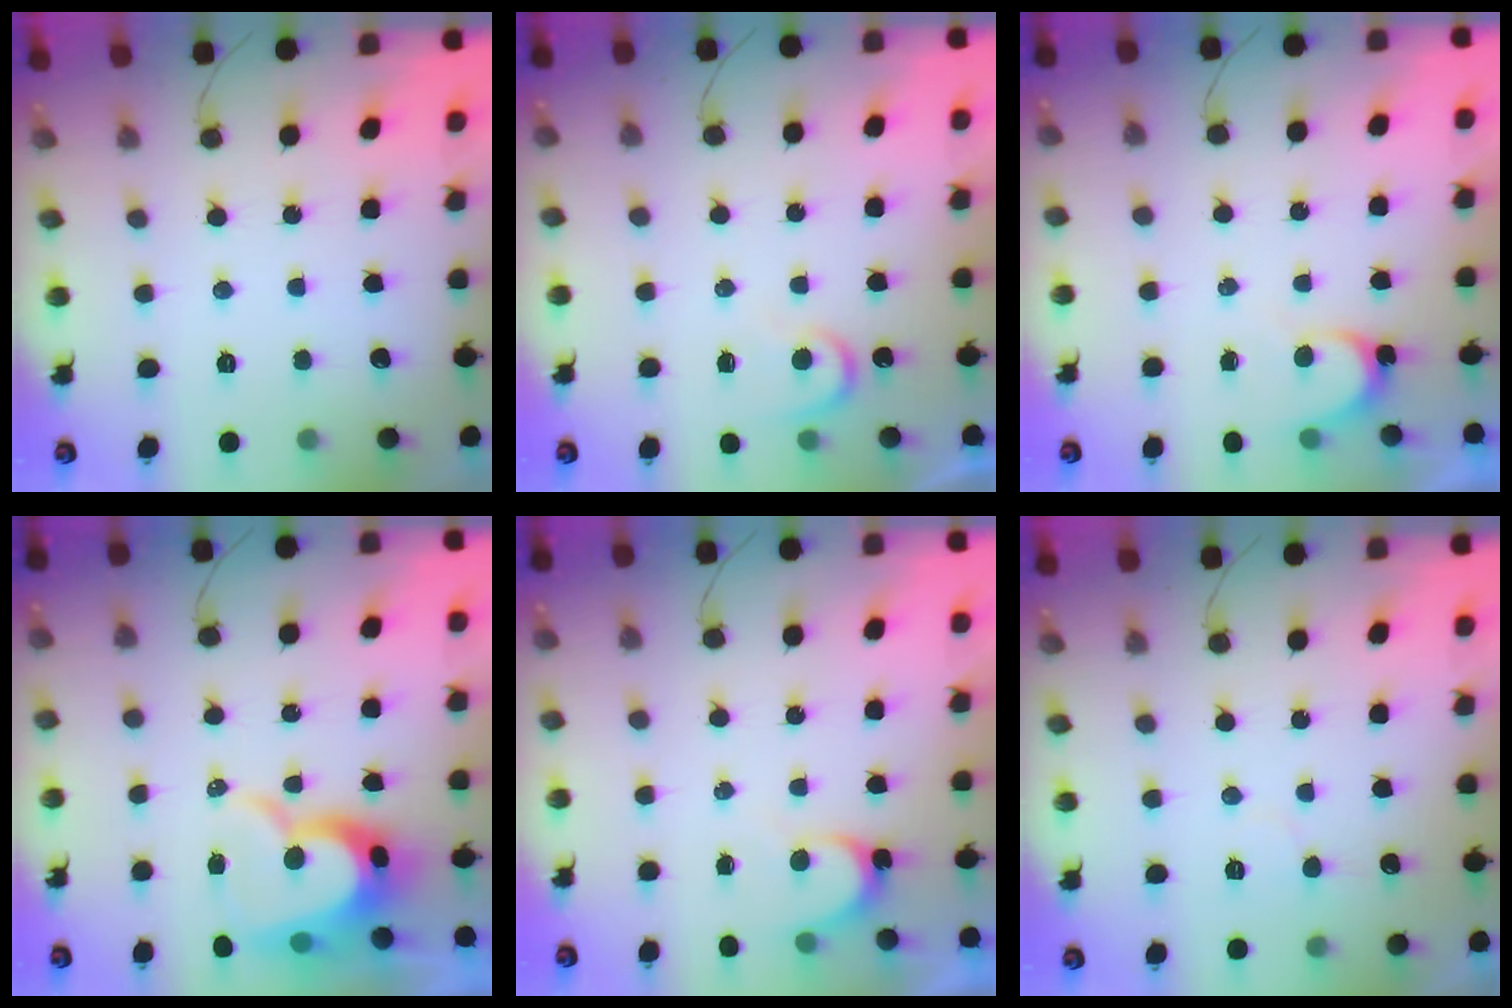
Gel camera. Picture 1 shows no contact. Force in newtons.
{"total": 5.4, "press": 5.4, "slide": 0.5}
{"total": 4.0, "press": 4.0, "slide": 0.4}
{"total": 13.4, "press": 13.4, "slide": 1.1}
{"total": 4.0, "press": 4.0, "slide": 0.4}
{"total": 5.2, "press": 5.1, "slide": 0.4}